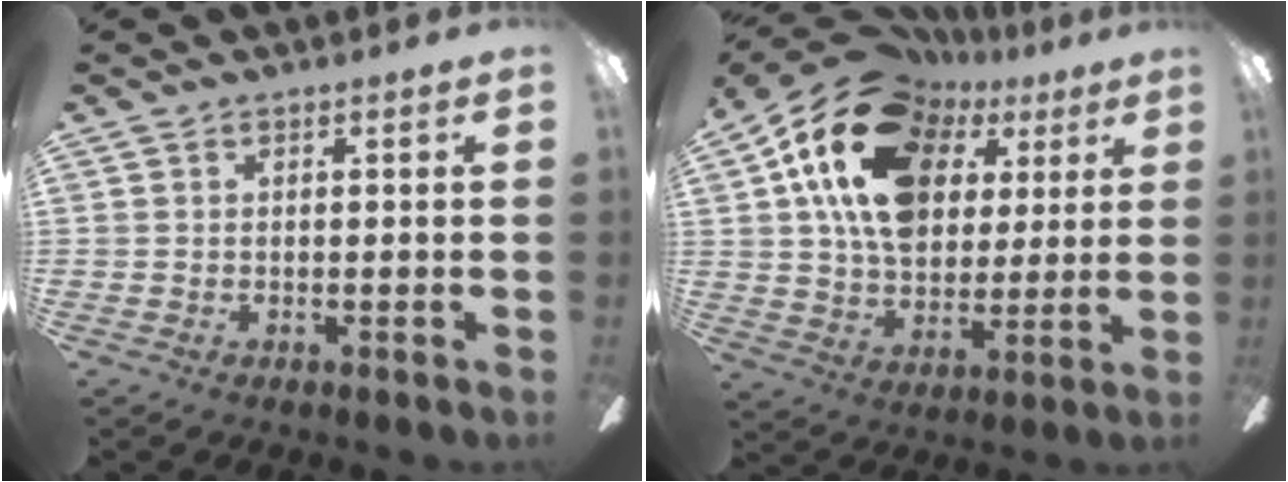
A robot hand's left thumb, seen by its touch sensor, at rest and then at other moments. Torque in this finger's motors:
{"motor_torque": [2.32, 2.31, 1.47, -1.30, 0.30]}